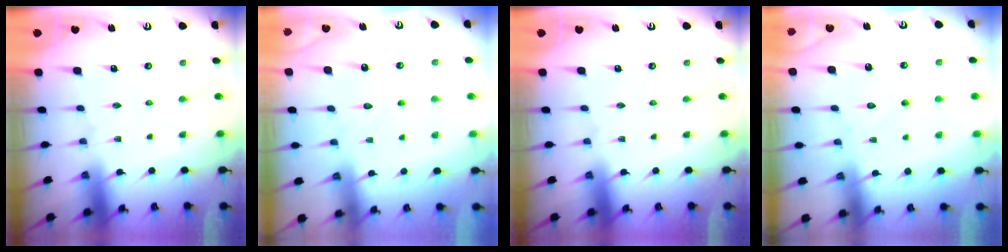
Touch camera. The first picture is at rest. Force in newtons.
{"total": 4.6, "press": 4.5, "slide": 0.7}
{"total": 0.0}
{"total": 5.1, "press": 5.1, "slide": 0.6}